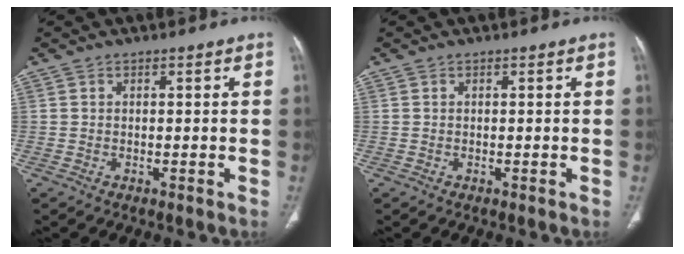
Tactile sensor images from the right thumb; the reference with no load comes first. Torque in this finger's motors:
{"motor_torque": [0.00, 0.00, 0.00, 0.00, 0.00]}